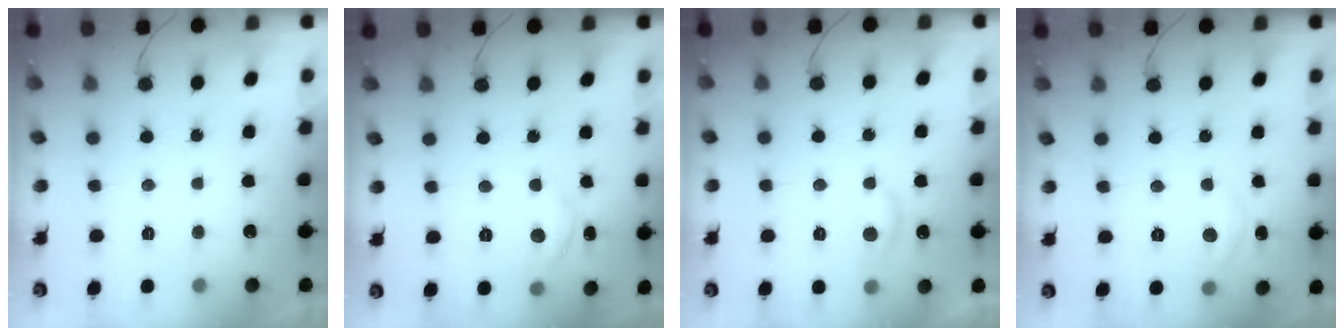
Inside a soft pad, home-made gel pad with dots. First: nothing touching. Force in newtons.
{"total": 6.9, "press": 6.9, "slide": 0.6}
{"total": 5.2, "press": 5.2, "slide": 0.7}
{"total": 3.9, "press": 3.9, "slide": 0.4}